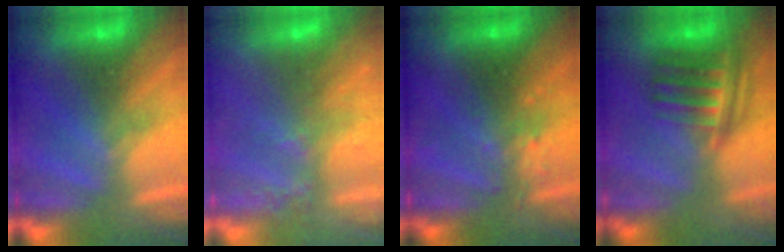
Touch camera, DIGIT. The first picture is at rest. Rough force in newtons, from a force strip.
{"total": 9.6}
{"total": 2.5}
{"total": 8.6}